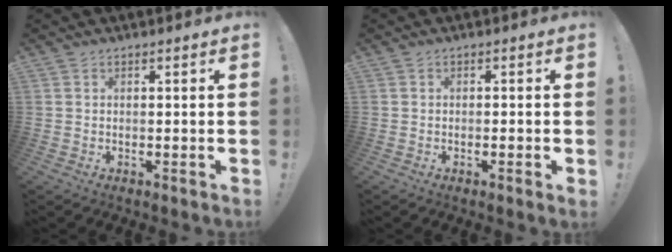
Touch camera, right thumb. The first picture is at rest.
{"total": 1.4, "force": [-0.8, -0.3, 1.1], "torque": [-0.023, 0.001, -0.014]}